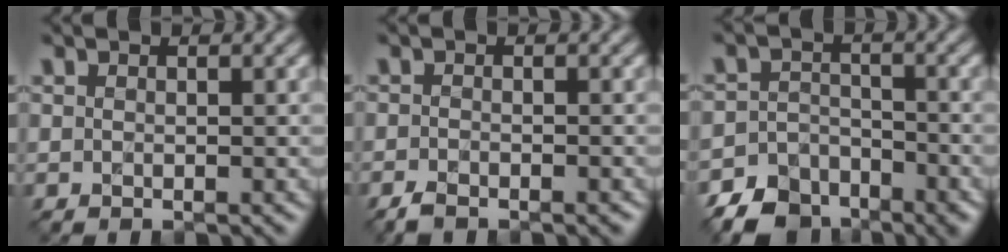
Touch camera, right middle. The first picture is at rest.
{"total": 2.2, "force": [-1.8, 0.7, 1.2], "torque": [-0.019, -0.003, -0.033]}
{"total": 6.8, "force": [-5.5, 3.7, 1.6], "torque": [-0.016, -0.016, -0.086]}